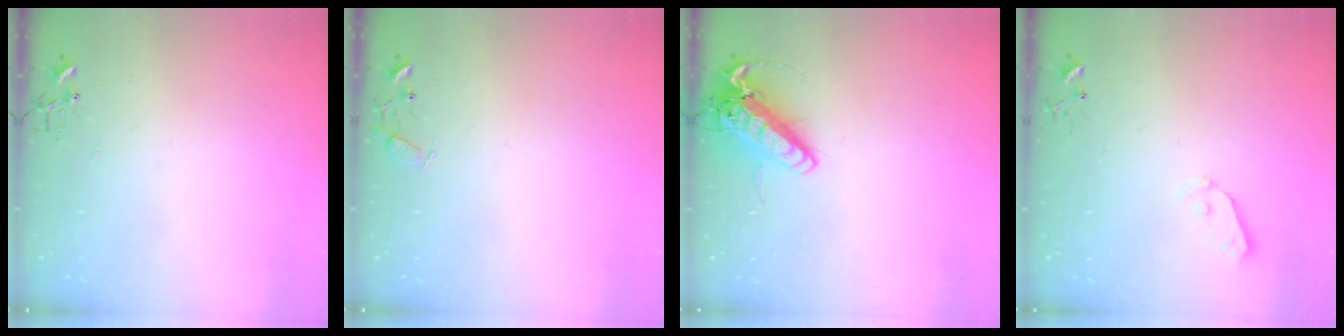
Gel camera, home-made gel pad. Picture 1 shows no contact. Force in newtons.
{"total": 7.7, "press": 7.6, "slide": 0.5}
{"total": 14.8, "press": 14.5, "slide": 2.9}
{"total": 4.3, "press": 4.3, "slide": 0.7}